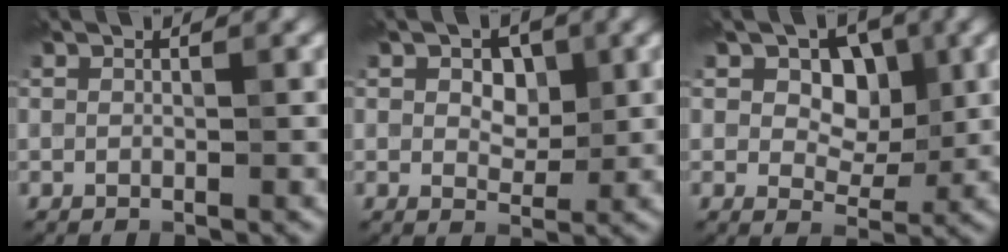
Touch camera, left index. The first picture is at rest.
{"total": 2.8, "force": [0.7, 1.9, 1.9], "torque": [-0.031, -0.004, 0.009]}
{"total": 4.2, "force": [1.0, 3.1, 2.8], "torque": [-0.040, -0.006, 0.005]}